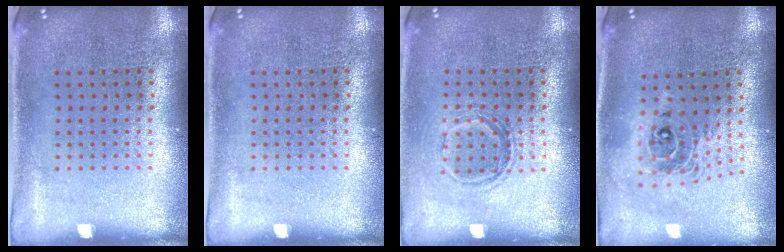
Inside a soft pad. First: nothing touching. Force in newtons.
{"total": 0.0}
{"total": 1.2, "press": 1.1, "slide": 0.6}
{"total": 2.0, "press": 1.6, "slide": 1.3}